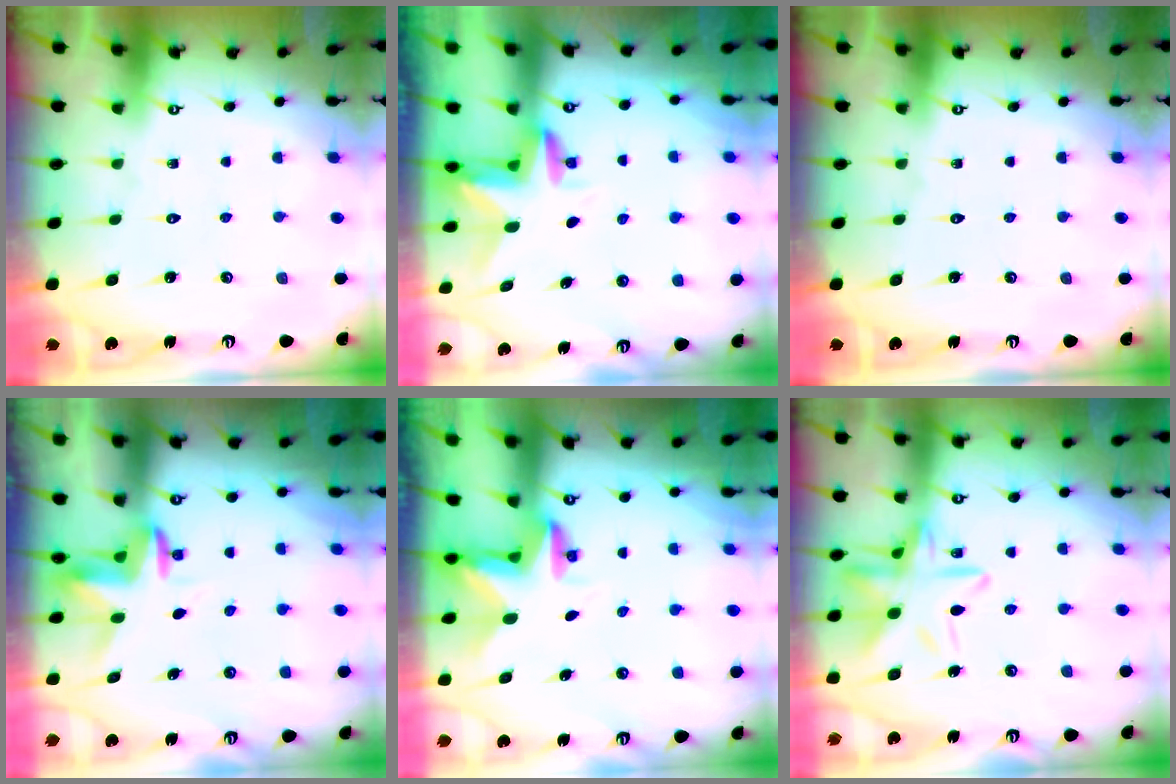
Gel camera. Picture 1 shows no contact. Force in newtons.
{"total": 3.1, "press": 3.1, "slide": 0.2}
{"total": 0.0}
{"total": 3.6, "press": 3.6, "slide": 0.2}
{"total": 3.0, "press": 3.0, "slide": 0.2}
{"total": 14.6, "press": 14.6, "slide": 1.1}